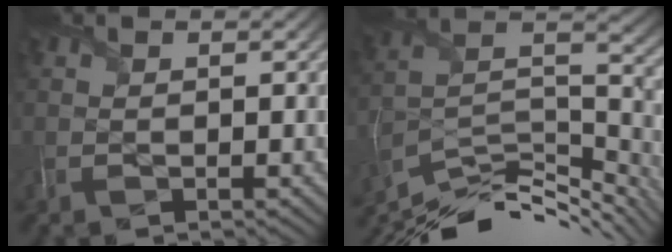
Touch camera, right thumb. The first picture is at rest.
{"total": 13.6, "force": [-11.2, 3.7, 6.8], "torque": [-0.139, 0.001, -0.187]}